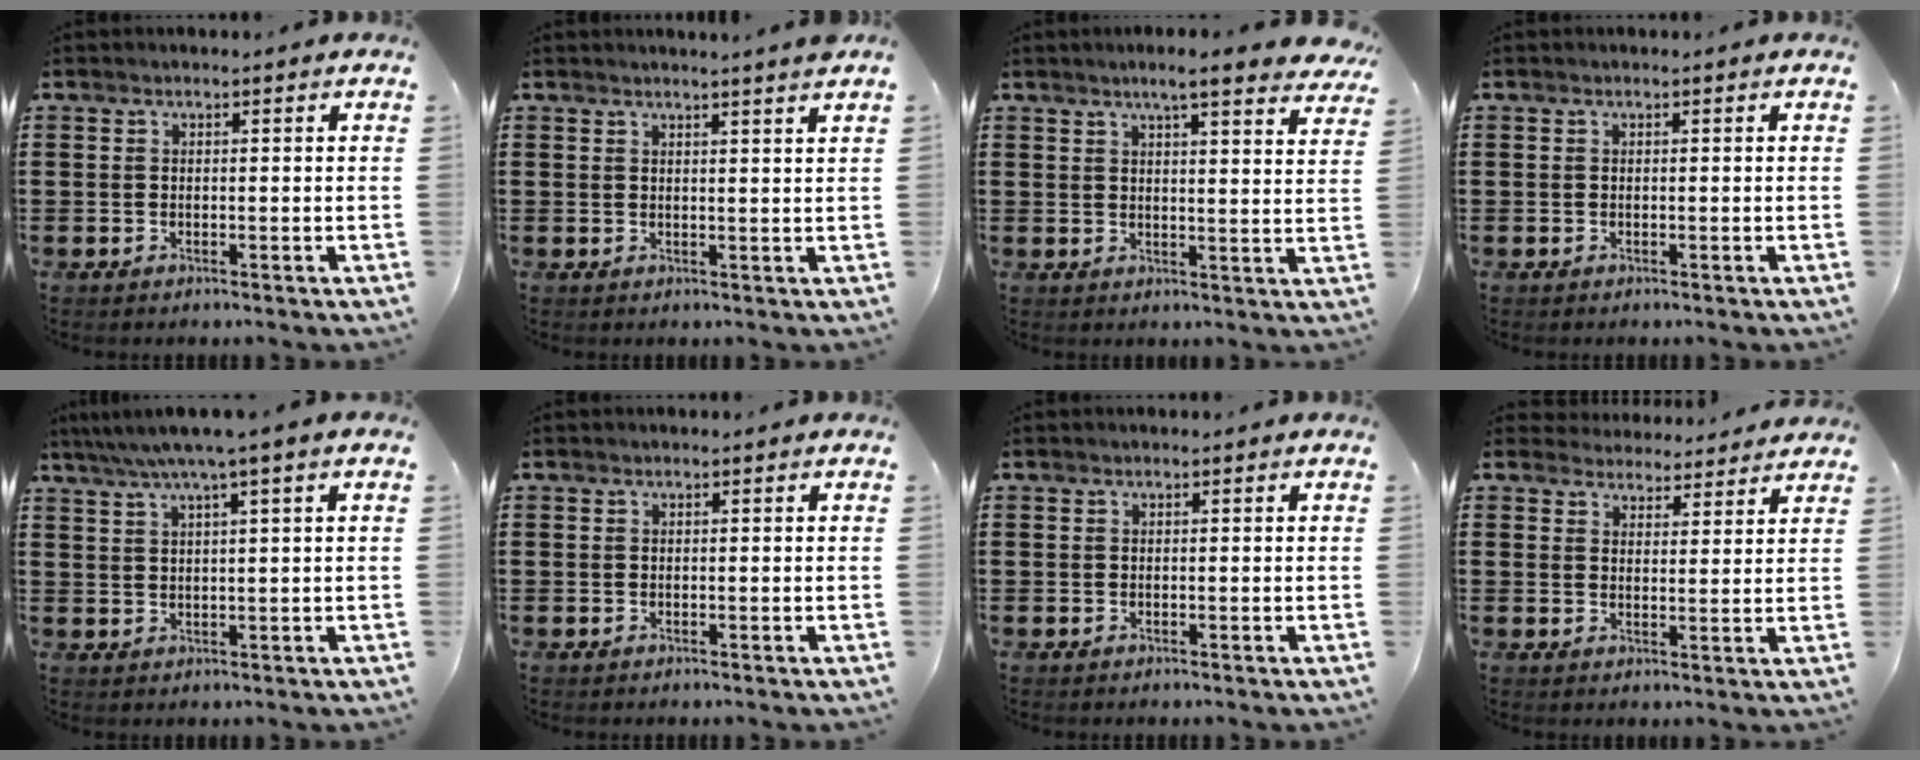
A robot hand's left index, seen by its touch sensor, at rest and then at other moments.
{"total": 2.1, "force": [1.9, -0.5, 0.9], "torque": [-0.020, -0.002, 0.037]}
{"total": 4.9, "force": [4.1, -0.2, 2.6], "torque": [-0.056, -0.013, 0.069]}
{"total": 0.0}
{"total": 3.8, "force": [2.1, -0.3, 3.2], "torque": [-0.067, -0.003, 0.034]}
{"total": 0.0}
{"total": 0.0}
{"total": 3.5, "force": [3.3, 1.0, -0.2], "torque": [-0.011, -0.012, 0.061]}